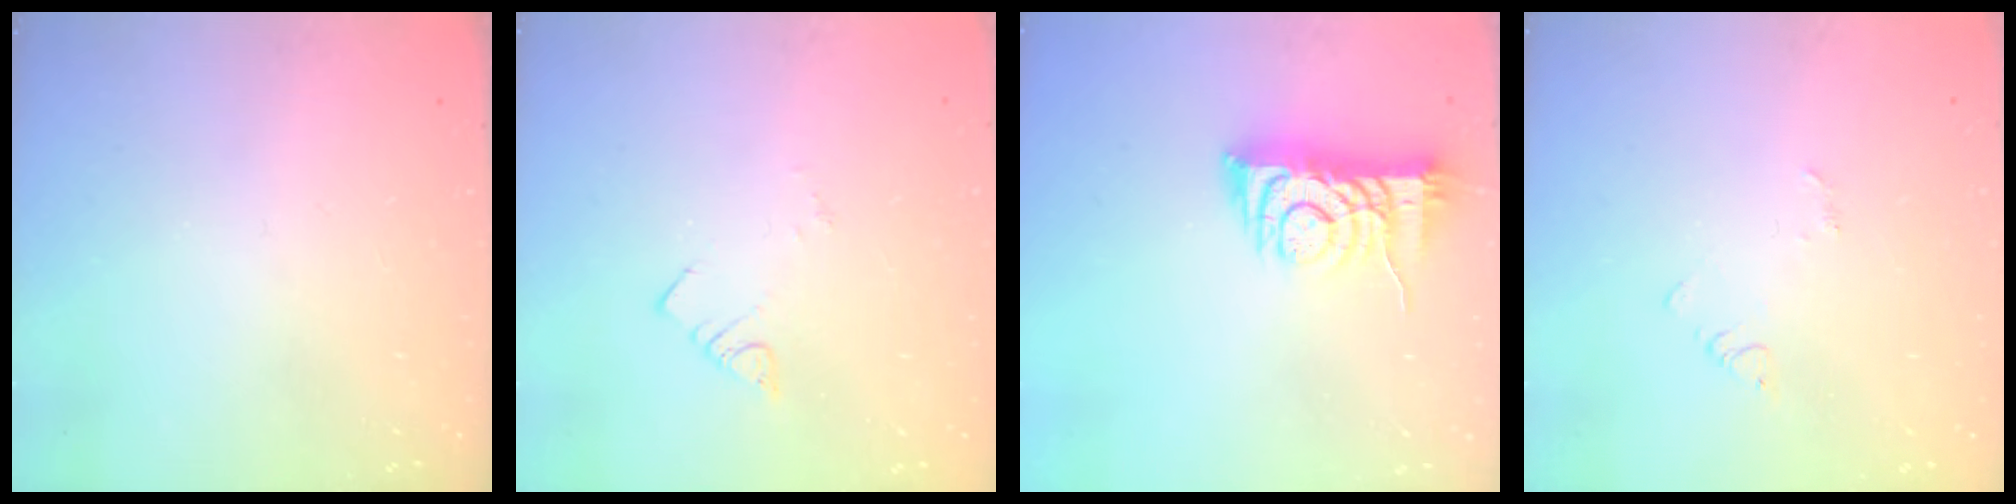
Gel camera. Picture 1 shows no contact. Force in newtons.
{"total": 1.9, "press": 1.9, "slide": 0.1}
{"total": 7.6, "press": 7.5, "slide": 1.2}
{"total": 2.9, "press": 2.9, "slide": 0.3}